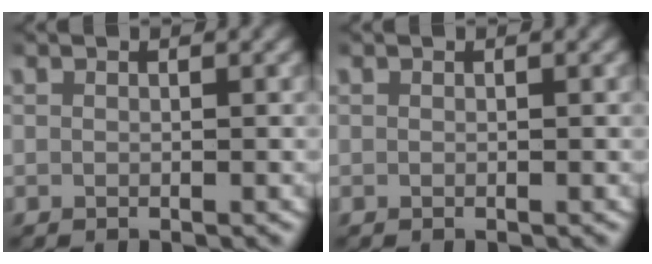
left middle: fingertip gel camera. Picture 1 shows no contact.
{"total": 0.0}